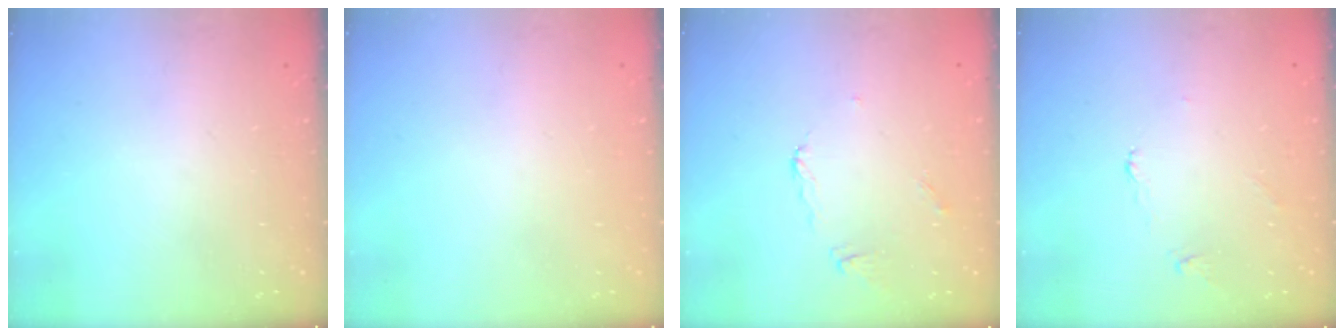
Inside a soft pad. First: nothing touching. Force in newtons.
{"total": 1.8, "press": 1.8, "slide": 0.1}
{"total": 4.9, "press": 4.9, "slide": 0.1}
{"total": 1.9, "press": 1.8, "slide": 0.3}